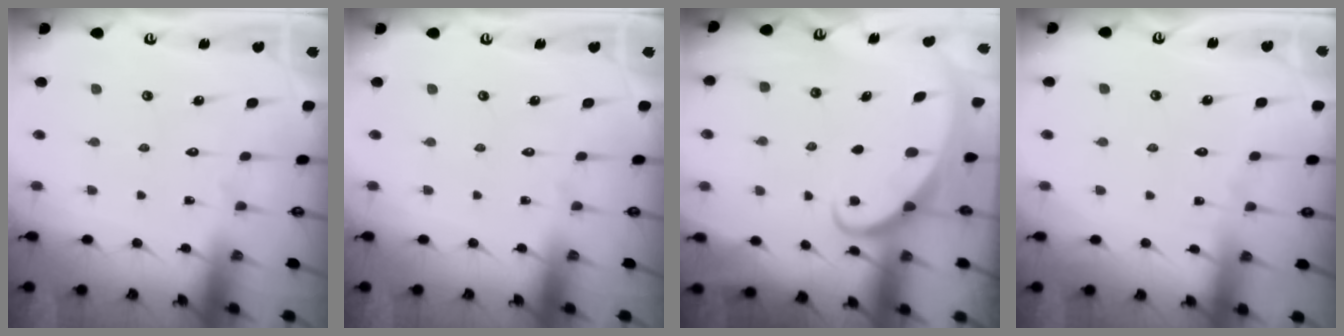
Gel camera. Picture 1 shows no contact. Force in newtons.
{"total": 0.0}
{"total": 2.1, "press": 2.1, "slide": 0.0}
{"total": 2.7, "press": 2.7, "slide": 0.4}